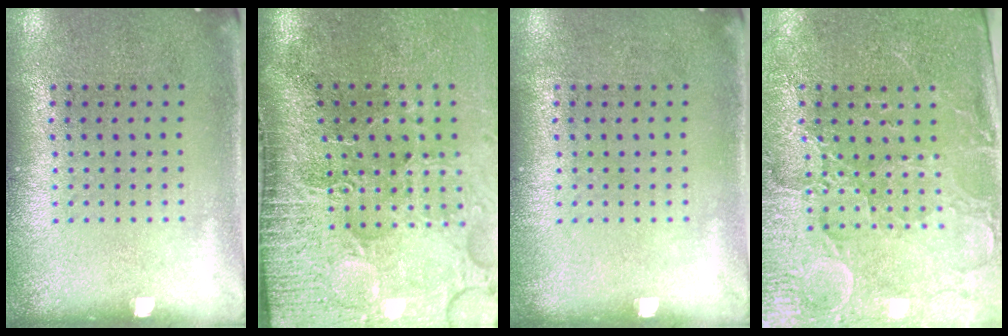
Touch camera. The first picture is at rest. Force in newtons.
{"total": 5.1, "press": 4.0, "slide": 3.1}
{"total": 0.0}
{"total": 3.5, "press": 3.3, "slide": 1.1}